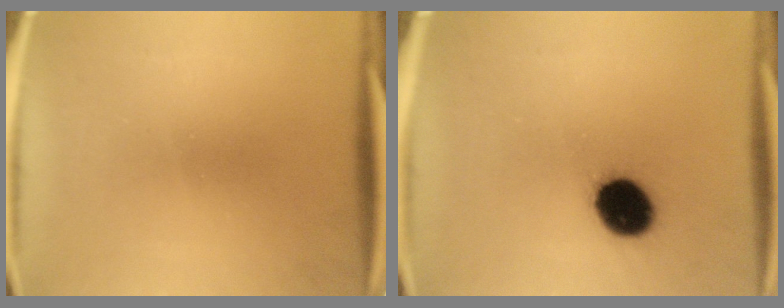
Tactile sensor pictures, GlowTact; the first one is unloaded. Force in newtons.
{"total": 12.1}